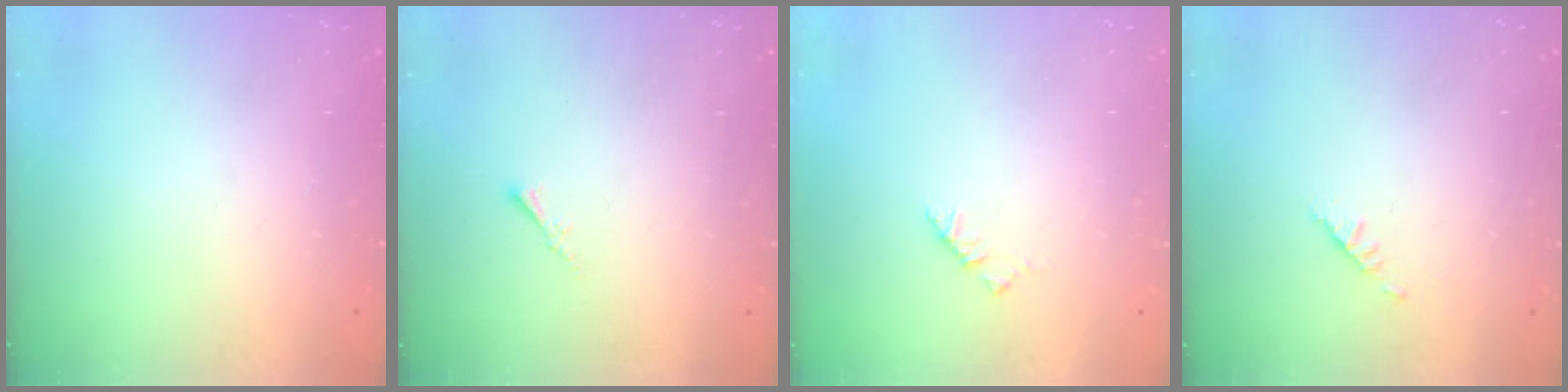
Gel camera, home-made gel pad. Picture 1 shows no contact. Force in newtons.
{"total": 0.5, "press": 0.4, "slide": 0.3}
{"total": 3.4, "press": 3.3, "slide": 0.7}
{"total": 1.9, "press": 1.8, "slide": 0.5}